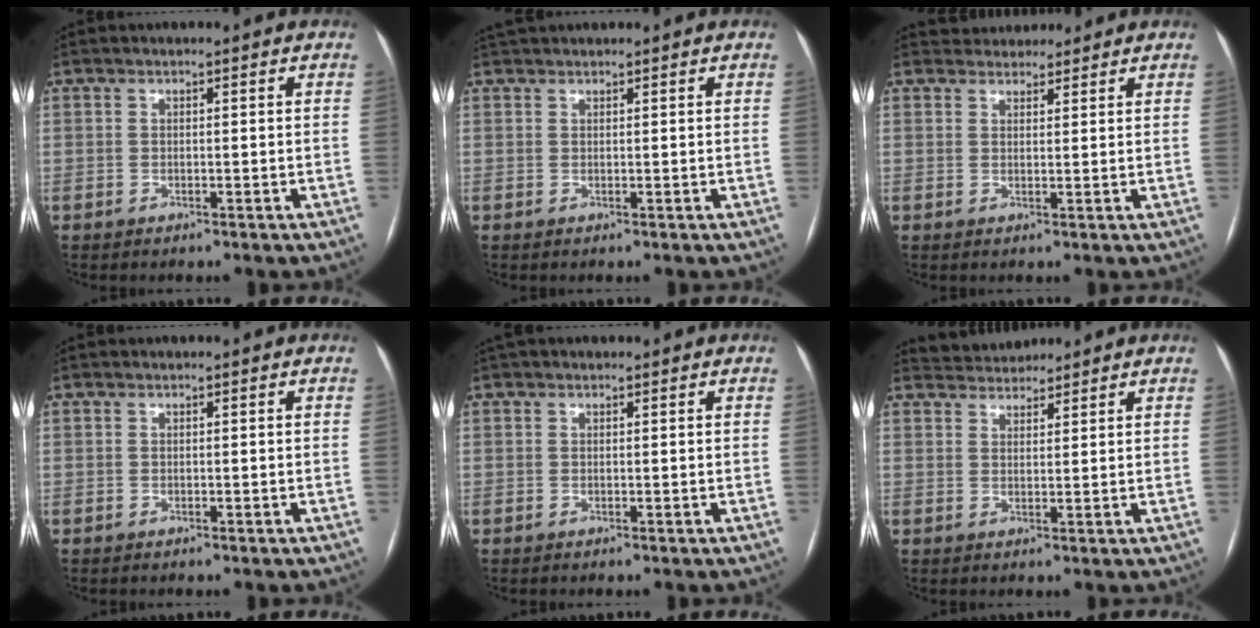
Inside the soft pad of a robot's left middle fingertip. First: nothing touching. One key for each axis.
{"total": 2.5, "fx": 2.4, "fy": 0.4, "fz": 0.7, "tx": -0.013, "ty": 0.032, "tz": 0.044}
{"total": 4.3, "fx": 3.9, "fy": 1.7, "fz": 0.2, "tx": 0.001, "ty": 0.021, "tz": 0.057}
{"total": 0.0}
{"total": 1.2, "fx": 1.0, "fy": 0.5, "fz": 0.4, "tx": -0.012, "ty": 0.025, "tz": 0.017}
{"total": 3.8, "fx": 3.7, "fy": 0.9, "fz": -0.1, "tx": -0.002, "ty": 0.026, "tz": 0.067}